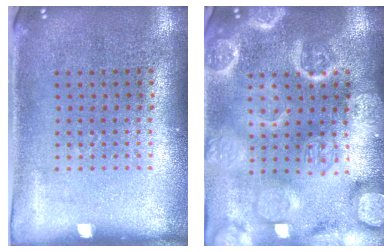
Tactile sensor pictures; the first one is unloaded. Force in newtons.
{"total": 6.1, "press": 6.1, "slide": 0.8}